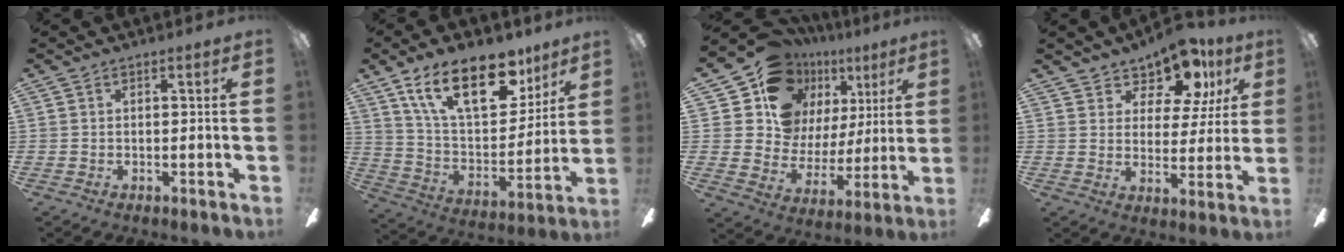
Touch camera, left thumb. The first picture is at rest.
{"total": 22.7, "force": [13.7, 11.0, 14.3], "torque": [-0.234, -0.069, 0.240]}
{"total": 17.0, "force": [9.9, 12.7, 5.2], "torque": [-0.099, -0.069, 0.201]}
{"total": 11.4, "force": [8.9, 5.5, 4.5], "torque": [-0.081, -0.053, 0.162]}